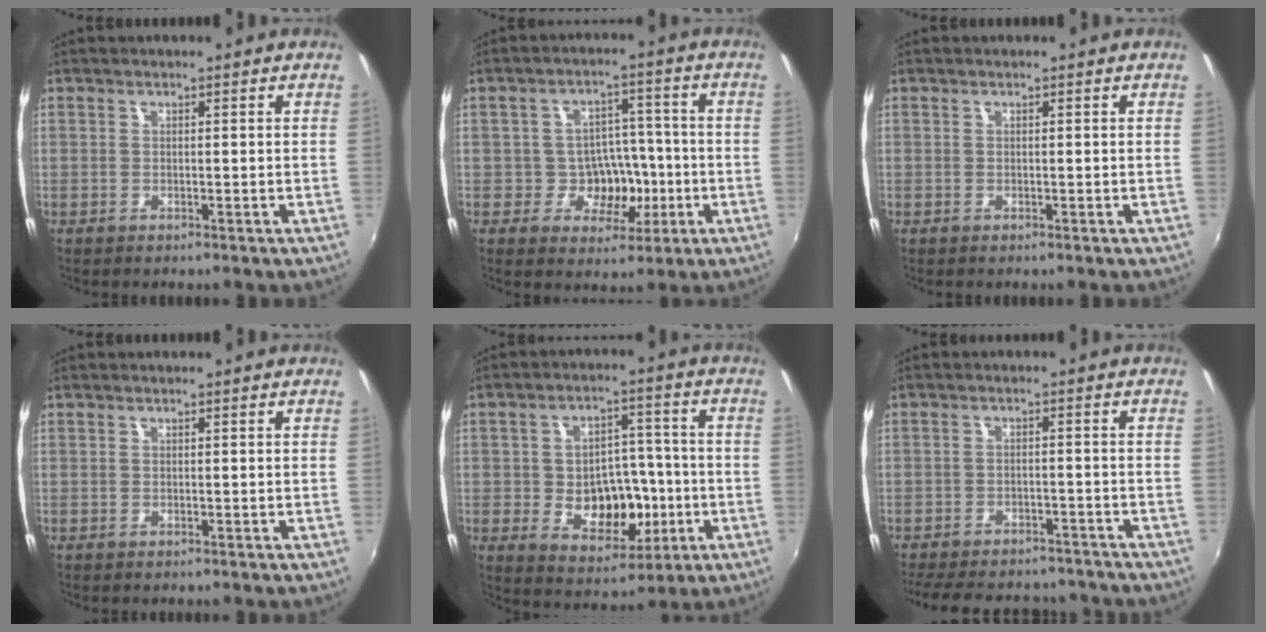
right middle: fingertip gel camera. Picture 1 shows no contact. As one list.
[{"total": 7.6, "force": [-2.0, 6.6, 3.3], "torque": [-0.061, 0.013, -0.019]}, {"total": 0.0}, {"total": 0.0}, {"total": 13.2, "force": [-2.8, 9.2, 9.0], "torque": [-0.163, 0.008, -0.022]}, {"total": 17.4, "force": [-14.6, 6.6, 6.7], "torque": [-0.154, 0.001, -0.196]}]